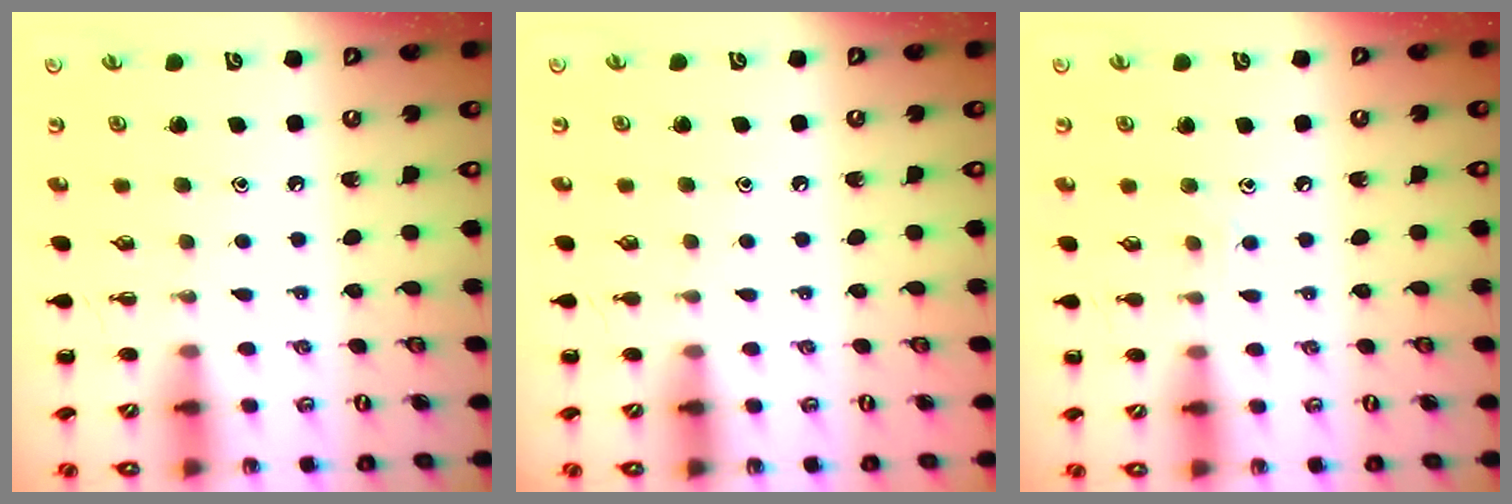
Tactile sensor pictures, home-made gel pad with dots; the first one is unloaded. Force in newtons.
{"total": 0.0}
{"total": 6.1, "press": 5.8, "slide": 1.9}